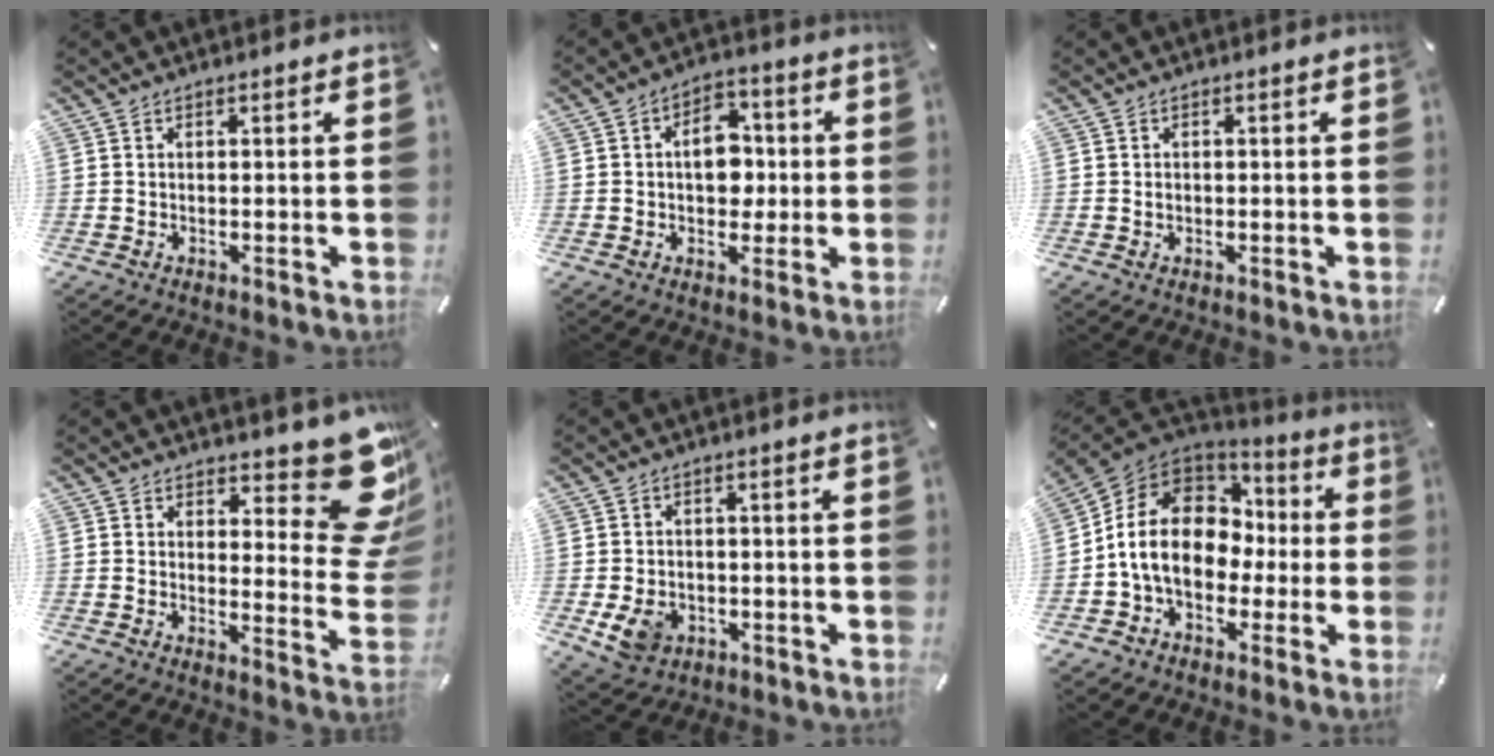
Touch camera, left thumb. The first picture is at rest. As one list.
[{"total": 9.1, "force": [0.2, 6.7, 6.2], "torque": [-0.080, 0.007, 0.001]}, {"total": 0.9, "force": [-0.1, 0.7, 0.5], "torque": [-0.011, 0.002, -0.003]}, {"total": 15.5, "force": [9.4, 6.9, 10.2], "torque": [-0.106, -0.087, 0.164]}, {"total": 6.5, "force": [-1.8, 5.4, 3.3], "torque": [-0.064, 0.002, -0.033]}, {"total": 14.6, "force": [-1.1, 11.9, 8.5], "torque": [-0.187, 0.021, -0.015]}]